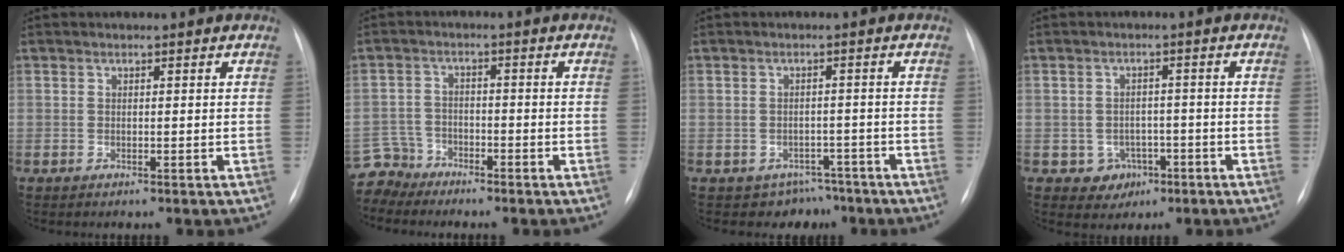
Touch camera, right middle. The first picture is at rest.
{"total": 4.4, "force": [-4.0, 1.4, -1.2], "torque": [0.027, -0.001, -0.079]}
{"total": 4.5, "force": [-3.5, 2.8, -0.2], "torque": [0.017, 0.019, -0.044]}
{"total": 3.8, "force": [-1.4, 3.4, 1.0], "torque": [-0.004, 0.011, -0.010]}